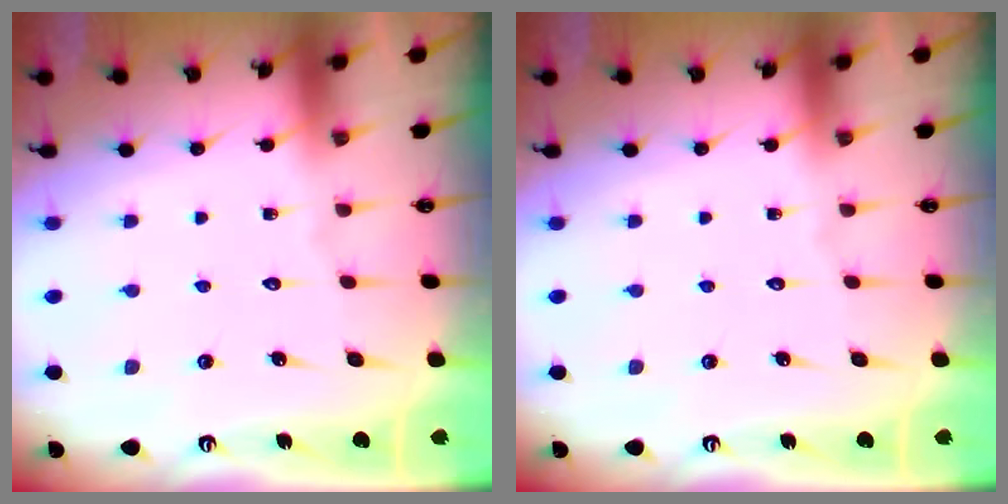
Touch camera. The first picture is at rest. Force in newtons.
{"total": 0.0}